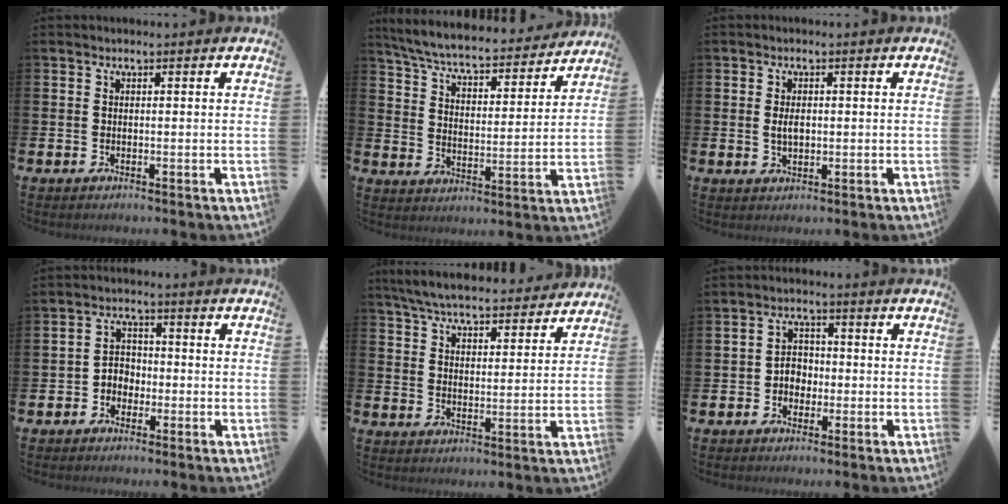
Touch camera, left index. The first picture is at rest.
{"total": 6.5, "force": [6.0, 0.9, 2.1], "torque": [-0.073, -0.046, 0.101]}
{"total": 2.3, "force": [0.2, 1.3, 1.8], "torque": [-0.028, 0.003, -0.001]}
{"total": 2.8, "force": [-1.6, 2.1, 0.8], "torque": [-0.020, 0.006, -0.039]}
{"total": 6.6, "force": [6.4, 0.9, 1.5], "torque": [-0.052, -0.040, 0.113]}
{"total": 3.0, "force": [-1.0, 2.4, 1.4], "torque": [-0.022, 0.005, -0.026]}